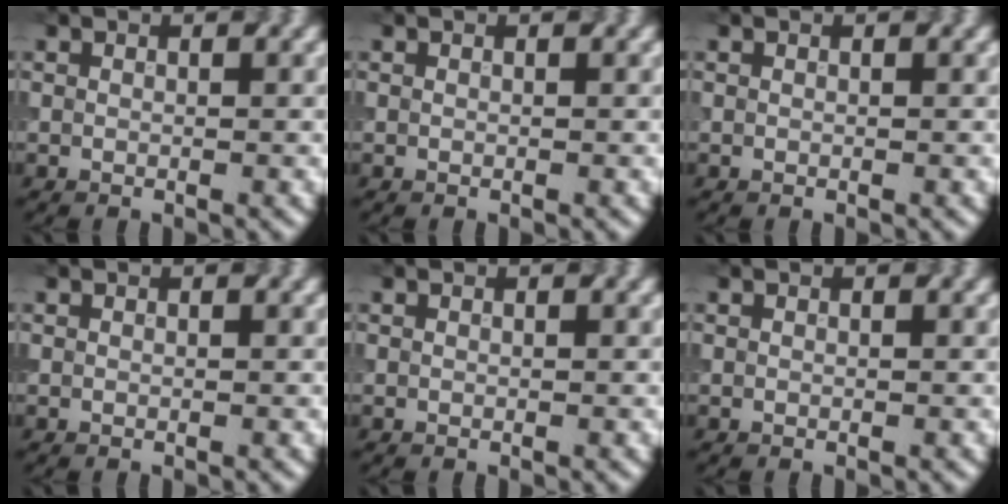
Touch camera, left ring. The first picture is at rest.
{"total": 0.0}
{"total": 0.0}
{"total": 0.0}
{"total": 0.0}
{"total": 0.0}